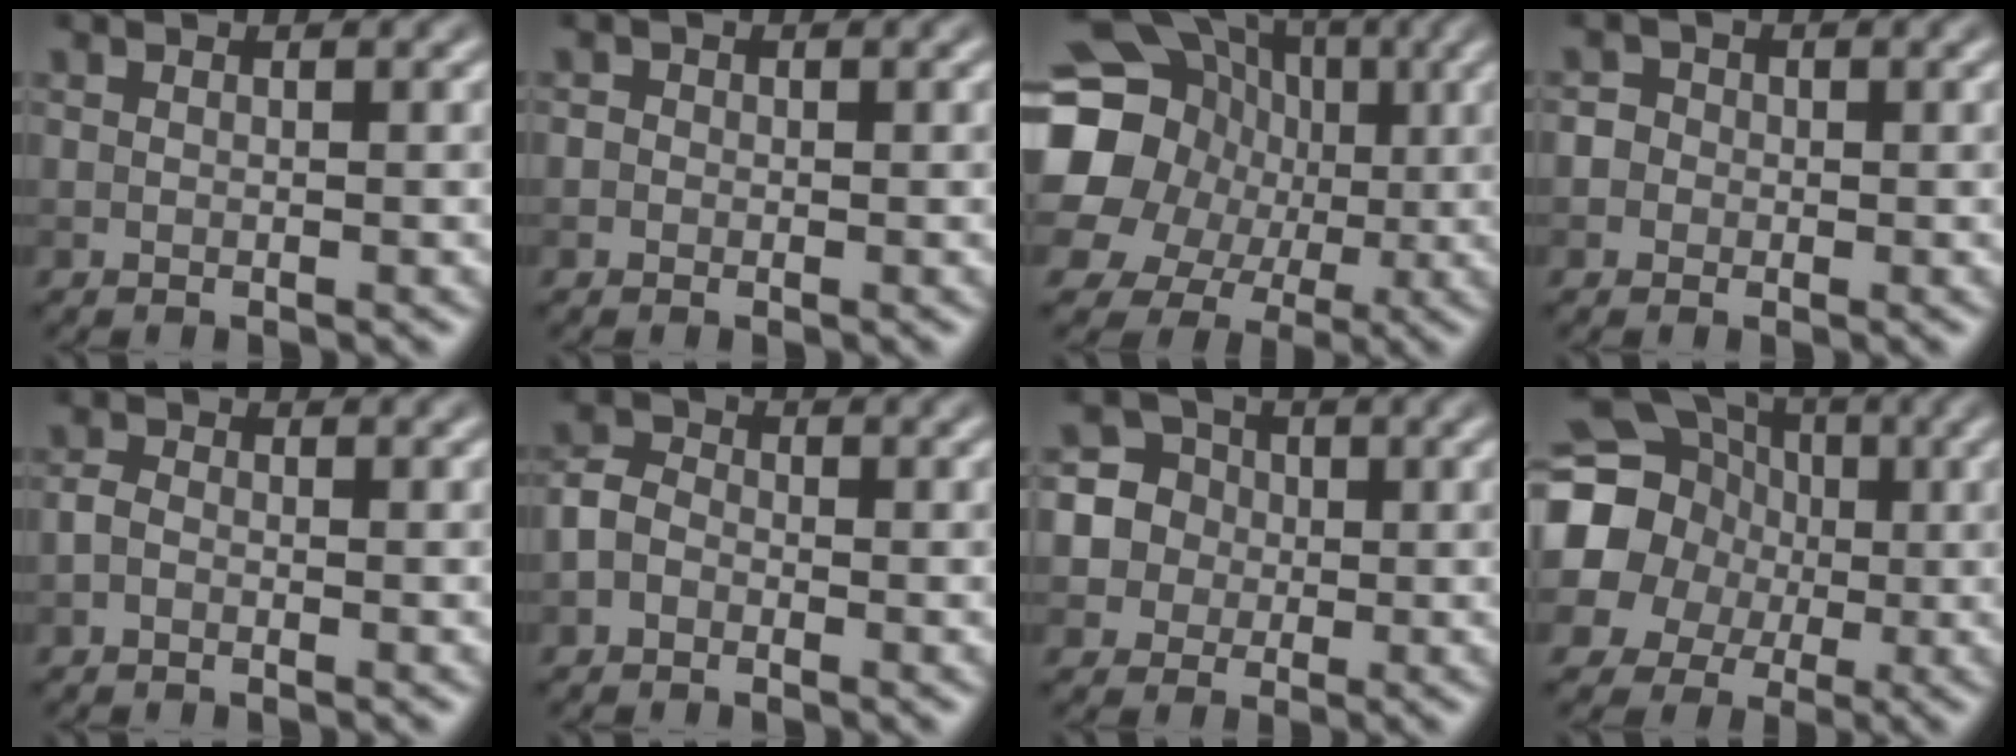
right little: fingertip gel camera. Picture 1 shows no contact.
{"total": 0.8, "force": [0.0, 0.7, 0.2], "torque": [0.001, -0.004, -0.007]}
{"total": 20.1, "force": [1.7, 18.0, 8.8], "torque": [-0.193, 0.020, -0.011]}
{"total": 2.7, "force": [0.2, 2.5, 0.9], "torque": [0.009, 0.021, -0.027]}
{"total": 1.1, "force": [-0.6, 0.7, 0.6], "torque": [-0.012, 0.001, -0.015]}
{"total": 2.1, "force": [-1.0, 1.6, 0.9], "torque": [-0.016, 0.007, -0.028]}
{"total": 7.6, "force": [1.2, 7.2, 1.9], "torque": [-0.049, 0.038, 0.013]}
{"total": 18.8, "force": [1.2, 17.7, 6.1], "torque": [-0.166, 0.005, -0.022]}